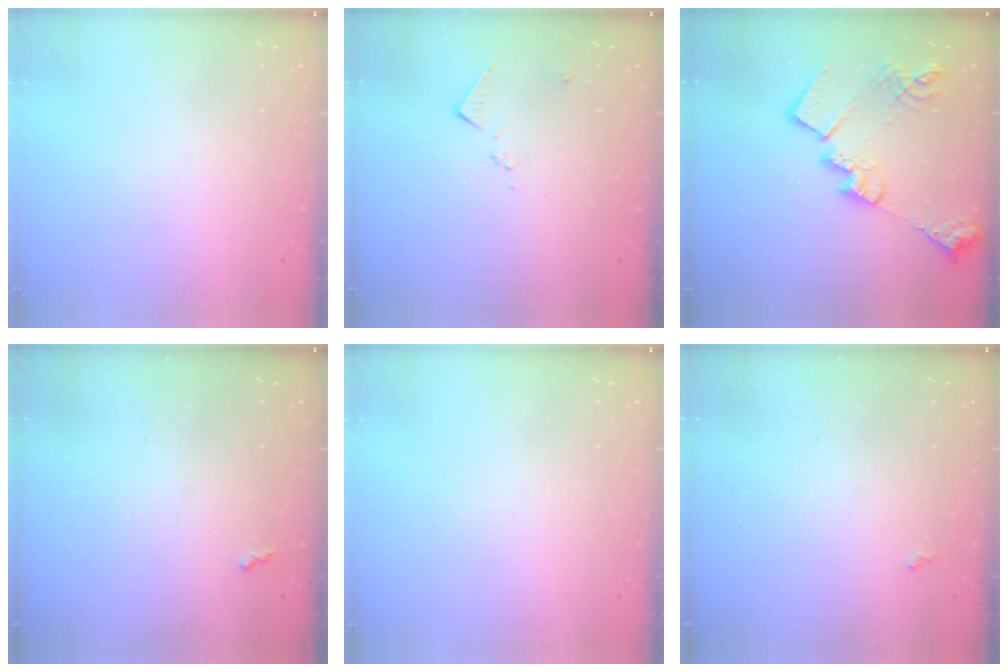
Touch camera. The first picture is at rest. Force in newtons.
{"total": 5.7, "press": 5.7, "slide": 0.8}
{"total": 20.0, "press": 19.9, "slide": 1.5}
{"total": 1.9, "press": 1.8, "slide": 0.5}
{"total": 0.0}
{"total": 1.9, "press": 1.8, "slide": 0.5}